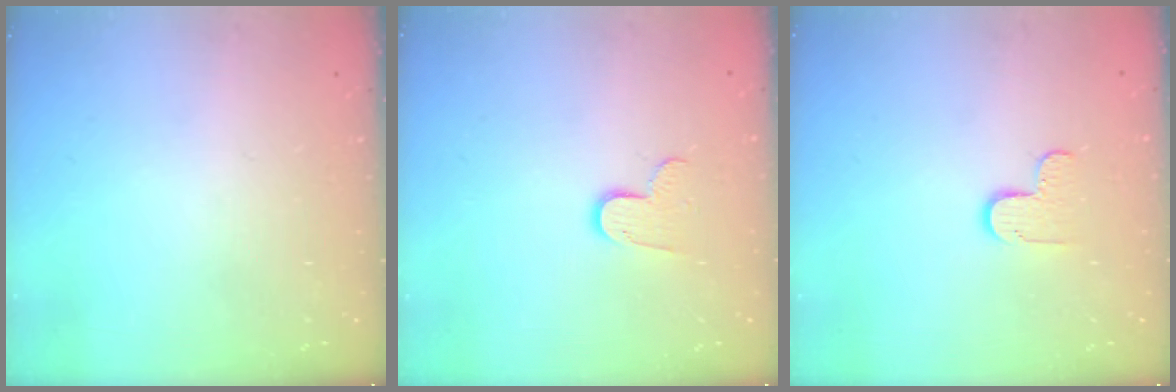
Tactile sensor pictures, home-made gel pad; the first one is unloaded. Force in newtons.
{"total": 7.6, "press": 7.6, "slide": 0.5}
{"total": 5.7, "press": 5.7, "slide": 0.5}